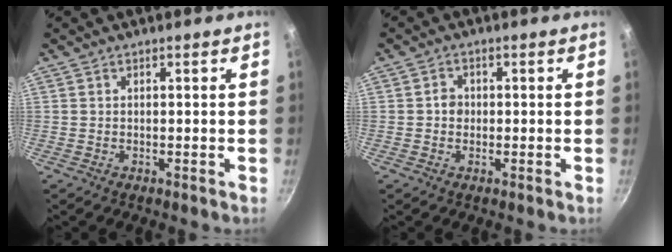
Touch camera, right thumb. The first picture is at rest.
{"total": 2.2, "force": [-0.1, 2.0, 1.0], "torque": [-0.007, 0.007, -0.006]}